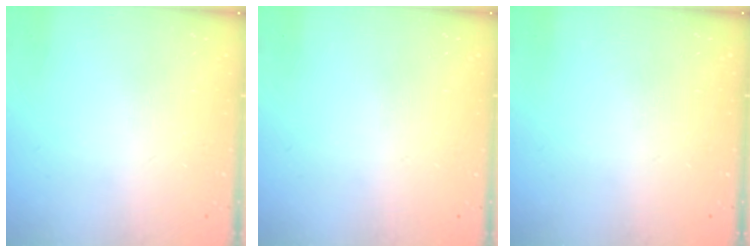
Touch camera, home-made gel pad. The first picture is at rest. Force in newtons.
{"total": 0.0}
{"total": 0.0}